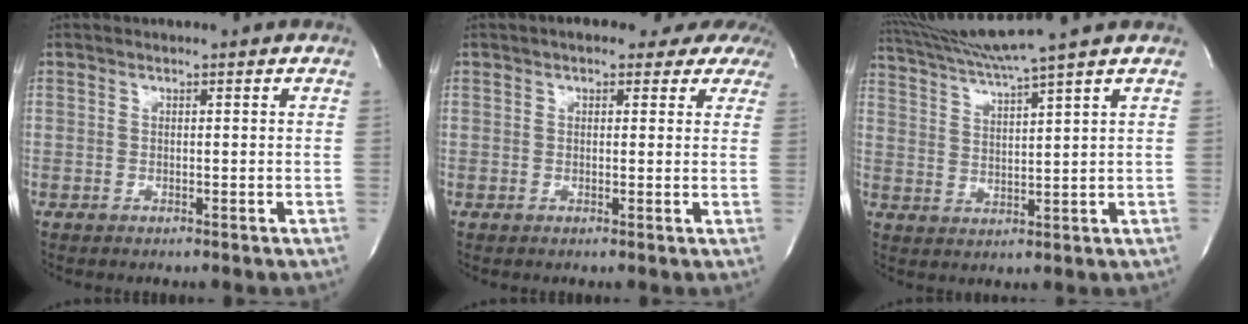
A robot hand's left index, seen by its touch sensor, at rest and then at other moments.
{"total": 9.3, "force": [7.5, 3.8, 4.0], "torque": [-0.028, 0.021, 0.075]}
{"total": 9.5, "force": [8.2, -2.9, 3.9], "torque": [-0.078, -0.003, 0.149]}